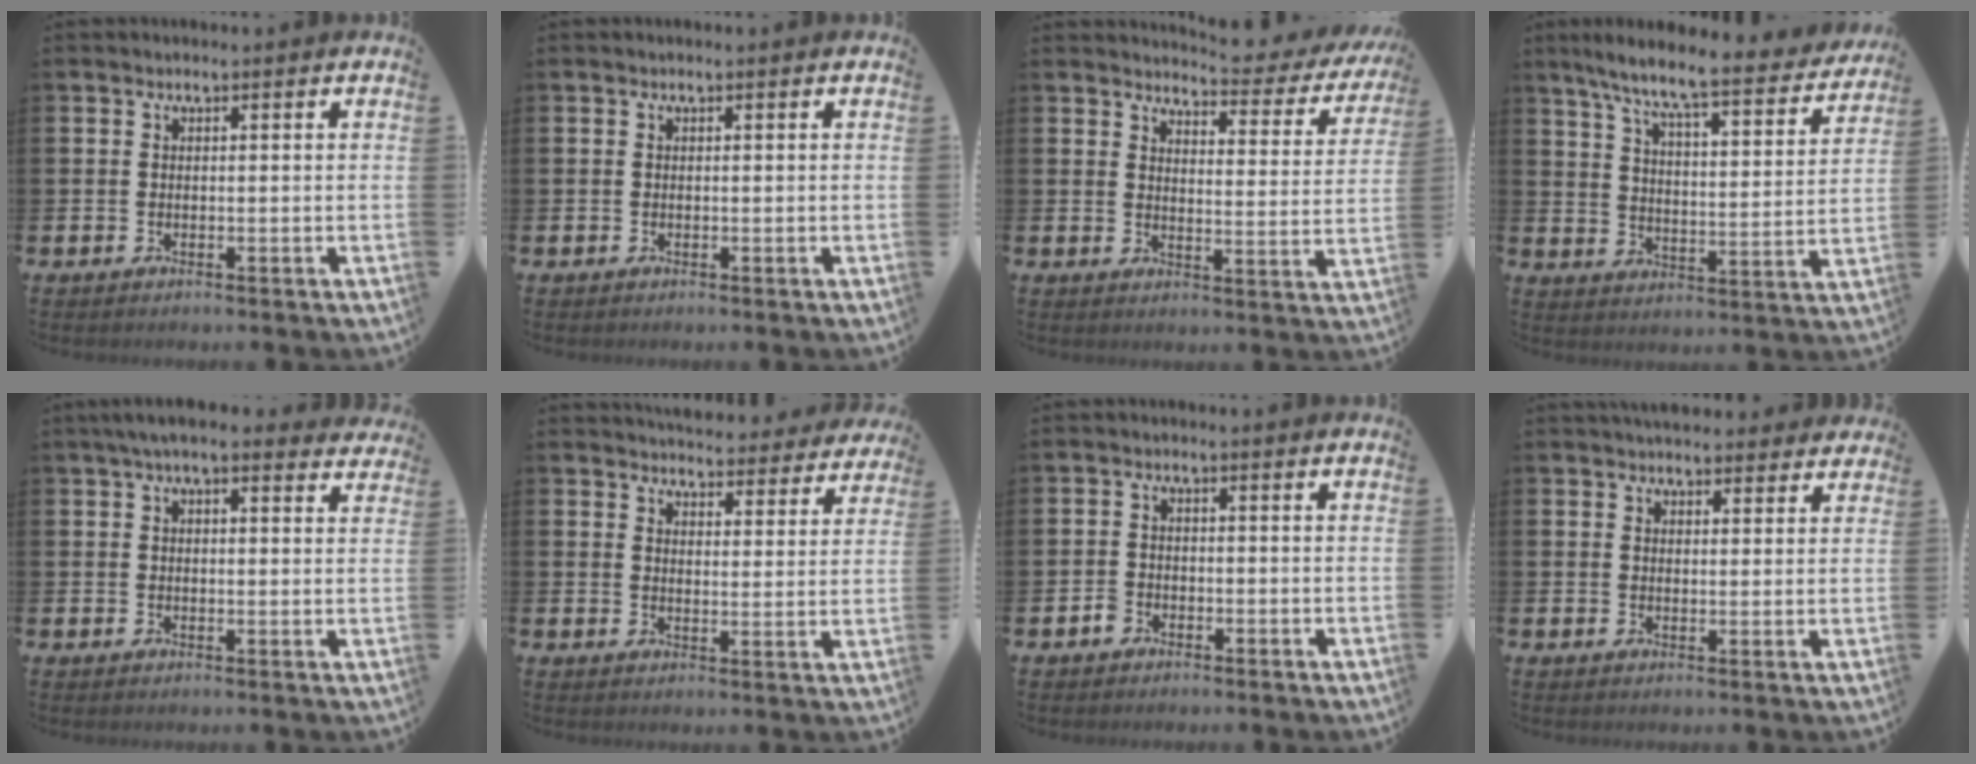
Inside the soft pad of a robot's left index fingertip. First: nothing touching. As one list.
[{"total": 0.0}, {"total": 3.8, "force": [3.6, 0.8, 0.9], "torque": [-0.018, -0.032, 0.053]}, {"total": 8.2, "force": [7.2, 0.6, 3.9], "torque": [-0.098, -0.055, 0.115]}, {"total": 4.3, "force": [3.6, 1.1, 2.2], "torque": [-0.044, -0.006, 0.065]}, {"total": 5.0, "force": [4.9, 0.9, 0.2], "torque": [-0.005, -0.037, 0.085]}, {"total": 1.6, "force": [-1.2, 1.1, 0.2], "torque": [-0.006, 0.003, -0.026]}, {"total": 4.0, "force": [3.8, 1.2, 0.4], "torque": [0.000, -0.017, 0.069]}]